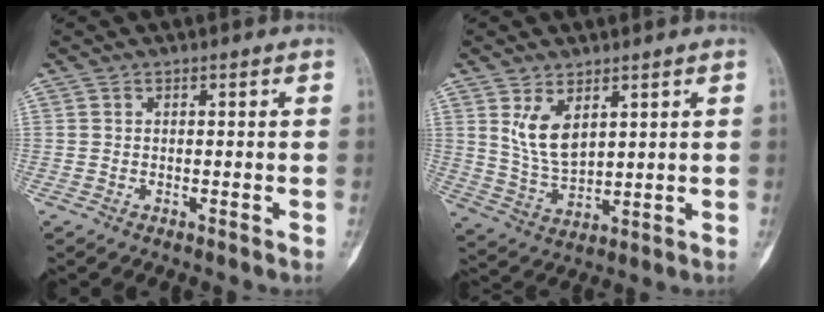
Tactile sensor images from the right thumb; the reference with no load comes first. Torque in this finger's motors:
{"motor_torque": [-0.15, 0.17, 0.33, 0.34, 0.06]}